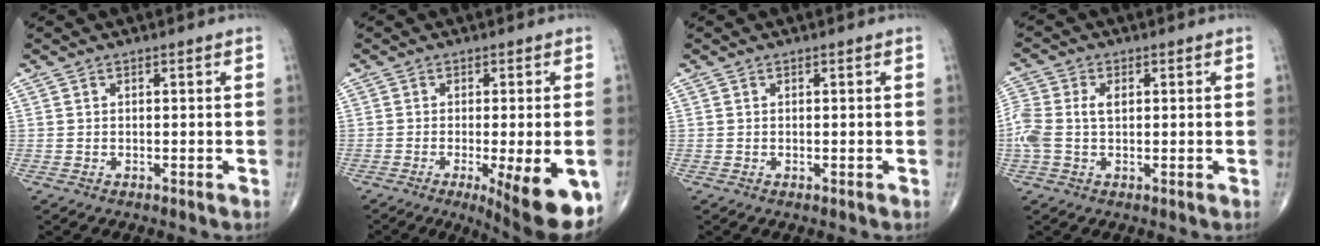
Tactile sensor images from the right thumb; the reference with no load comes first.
{"total": 14.3, "force": [-6.0, 3.6, 12.5], "torque": [-0.126, -0.012, -0.076]}
{"total": 0.0}
{"total": 7.1, "force": [0.5, 4.4, 5.6], "torque": [-0.148, 0.019, 0.012]}